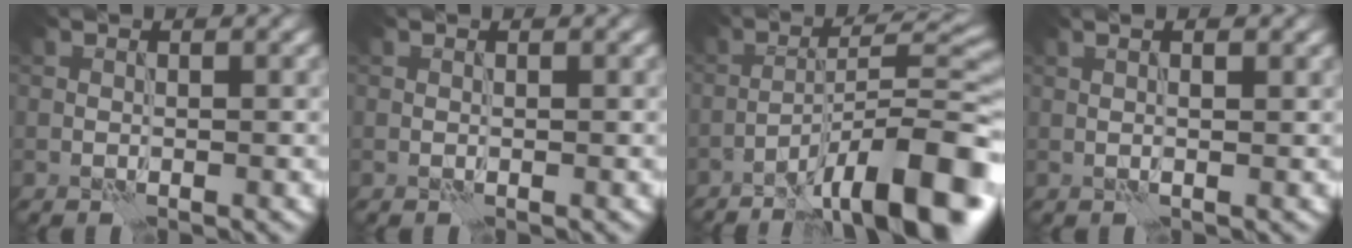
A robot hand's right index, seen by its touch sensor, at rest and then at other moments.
{"total": 0.0}
{"total": 13.3, "force": [-8.1, 2.7, 10.2], "torque": [-0.154, 0.015, -0.131]}
{"total": 3.1, "force": [1.5, 1.1, 2.5], "torque": [-0.022, 0.018, -0.001]}